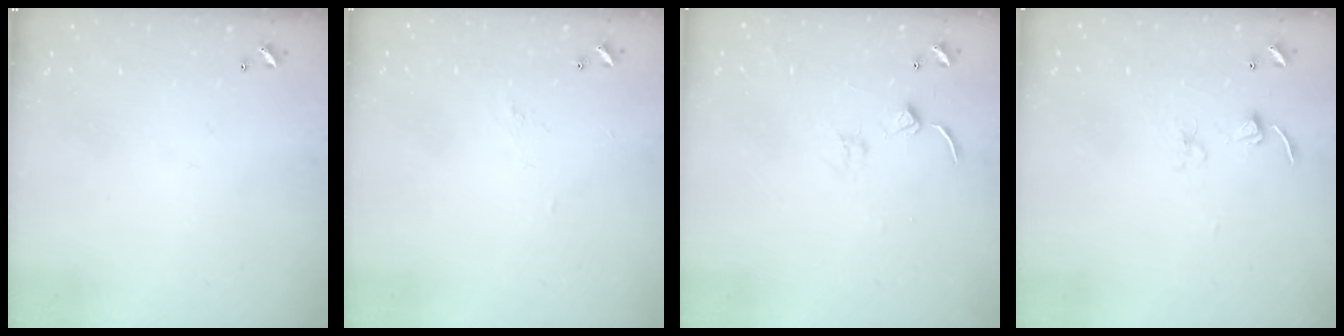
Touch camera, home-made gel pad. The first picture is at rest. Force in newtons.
{"total": 1.6, "press": 1.5, "slide": 0.5}
{"total": 1.4, "press": 1.3, "slide": 0.3}
{"total": 2.7, "press": 2.7, "slide": 0.2}